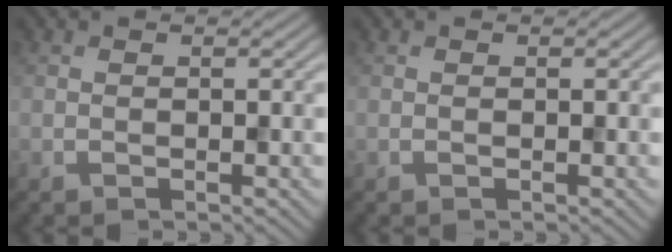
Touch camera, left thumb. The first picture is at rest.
{"total": 0.0}